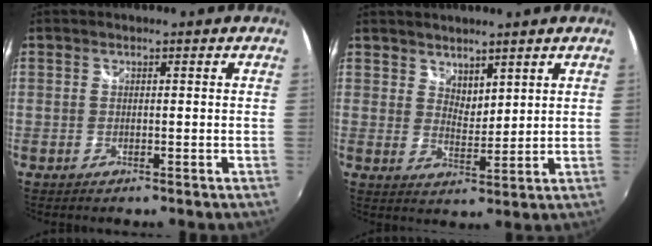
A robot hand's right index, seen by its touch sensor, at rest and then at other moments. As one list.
[{"total": 3.9, "force": [3.1, 1.9, 1.2], "torque": [-0.011, -0.001, 0.057]}]